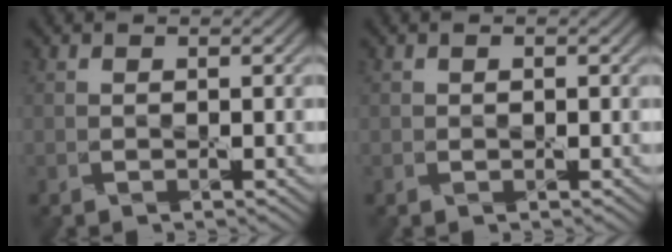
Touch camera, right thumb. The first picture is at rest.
{"total": 0.0}